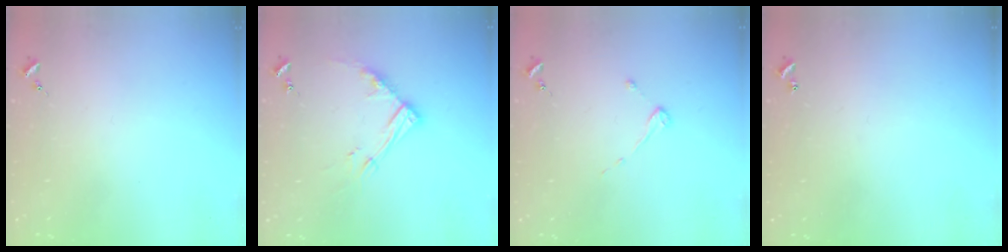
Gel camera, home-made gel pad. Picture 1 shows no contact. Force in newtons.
{"total": 13.1, "press": 13.0, "slide": 1.3}
{"total": 2.7, "press": 2.7, "slide": 0.3}
{"total": 0.9, "press": 0.9, "slide": 0.2}